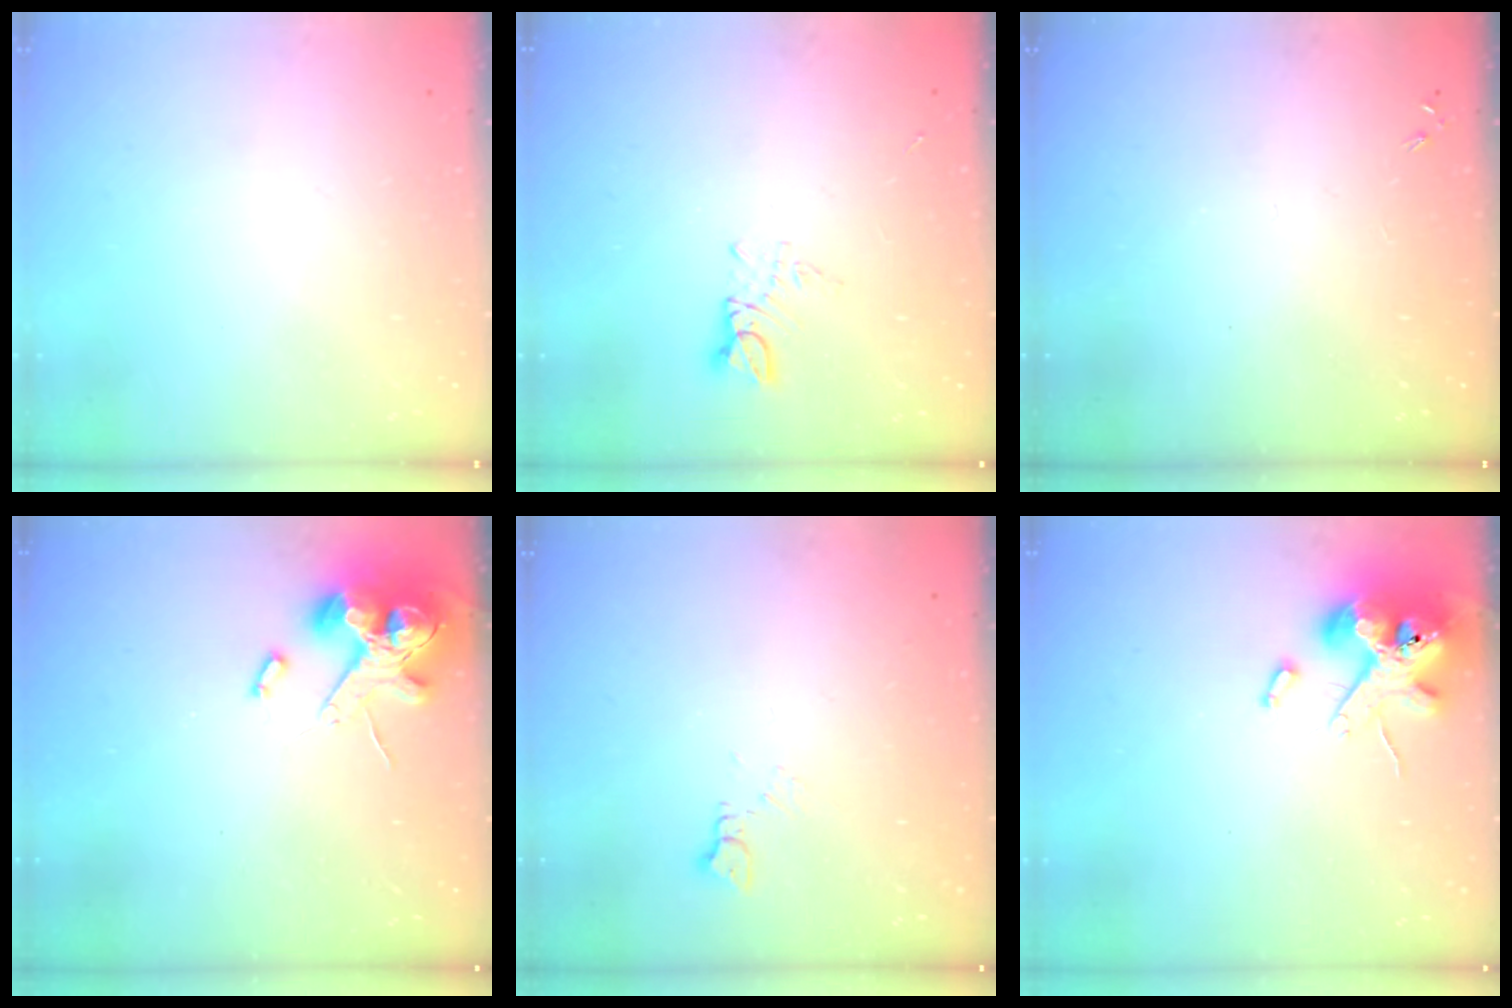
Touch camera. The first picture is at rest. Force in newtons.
{"total": 2.8, "press": 2.8, "slide": 0.3}
{"total": 0.0}
{"total": 11.7, "press": 11.6, "slide": 1.8}
{"total": 2.9, "press": 2.9, "slide": 0.5}
{"total": 12.7, "press": 12.6, "slide": 2.0}